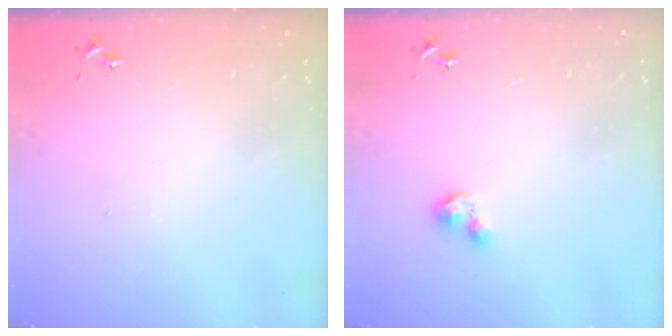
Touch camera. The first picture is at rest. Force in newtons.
{"total": 3.3, "press": 3.2, "slide": 0.4}